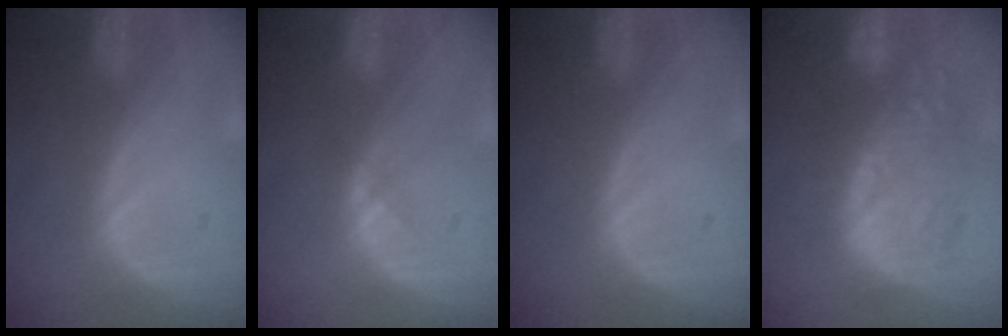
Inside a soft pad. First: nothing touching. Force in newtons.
{"total": 0.6, "press": 0.6, "slide": 0.1}
{"total": 0.0}
{"total": 9.5, "press": 9.4, "slide": 1.0}